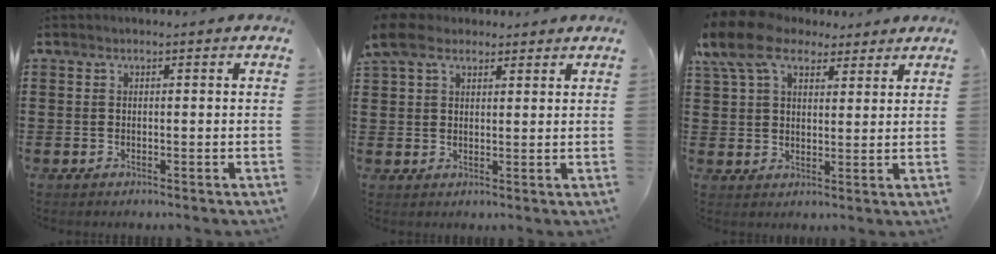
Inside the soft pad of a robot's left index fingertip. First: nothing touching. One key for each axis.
{"total": 5.8, "fx": 4.1, "fy": 3.1, "fz": 2.7, "tx": -0.076, "ty": 0.004, "tz": 0.076}
{"total": 9.8, "fx": 6.7, "fy": 4.9, "fz": 5.2, "tx": -0.117, "ty": -0.007, "tz": 0.124}